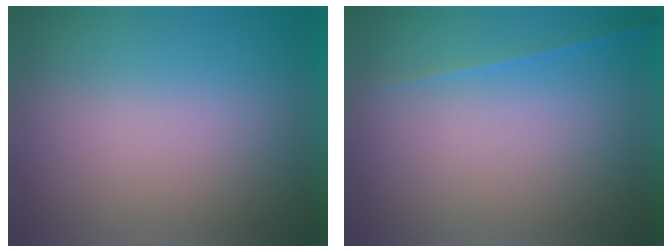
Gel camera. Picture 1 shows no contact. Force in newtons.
{"total": 1.1}